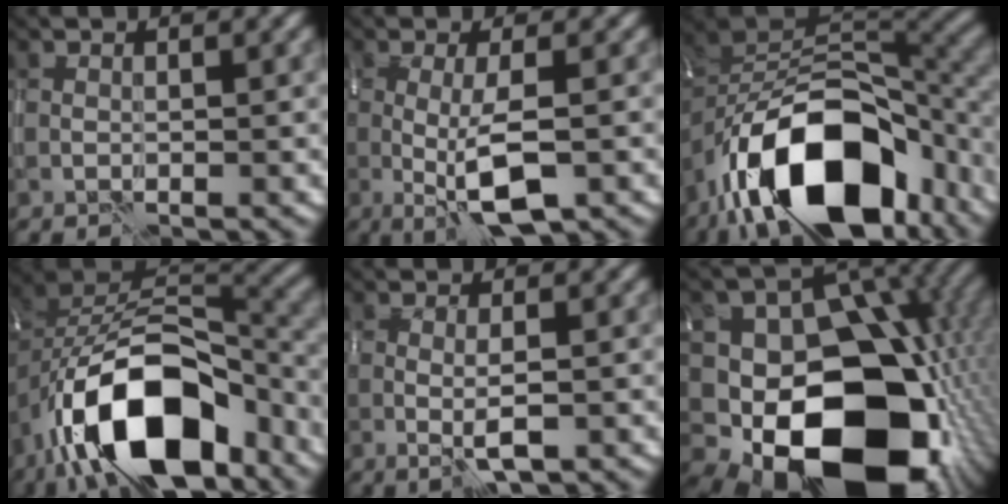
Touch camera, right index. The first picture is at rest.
{"total": 5.3, "force": [-1.4, 1.3, 4.9], "torque": [-0.091, -0.005, -0.025]}
{"total": 15.6, "force": [-8.8, 7.7, 10.2], "torque": [-0.170, 0.008, -0.152]}
{"total": 14.0, "force": [-7.9, 7.1, 9.2], "torque": [-0.150, -0.005, -0.140]}
{"total": 2.3, "force": [-0.4, 0.3, 2.2], "torque": [-0.043, -0.006, -0.005]}
{"total": 18.9, "force": [-3.4, 13.6, 12.6], "torque": [-0.175, -0.025, -0.024]}